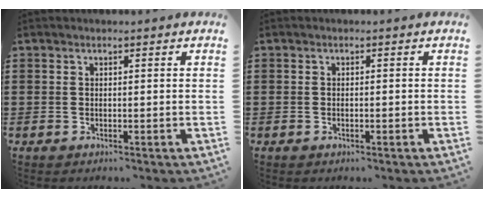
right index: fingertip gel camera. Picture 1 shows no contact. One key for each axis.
{"total": 0.5, "fx": -0.2, "fy": 0.1, "fz": 0.5, "tx": -0.010, "ty": -0.004, "tz": -0.002}